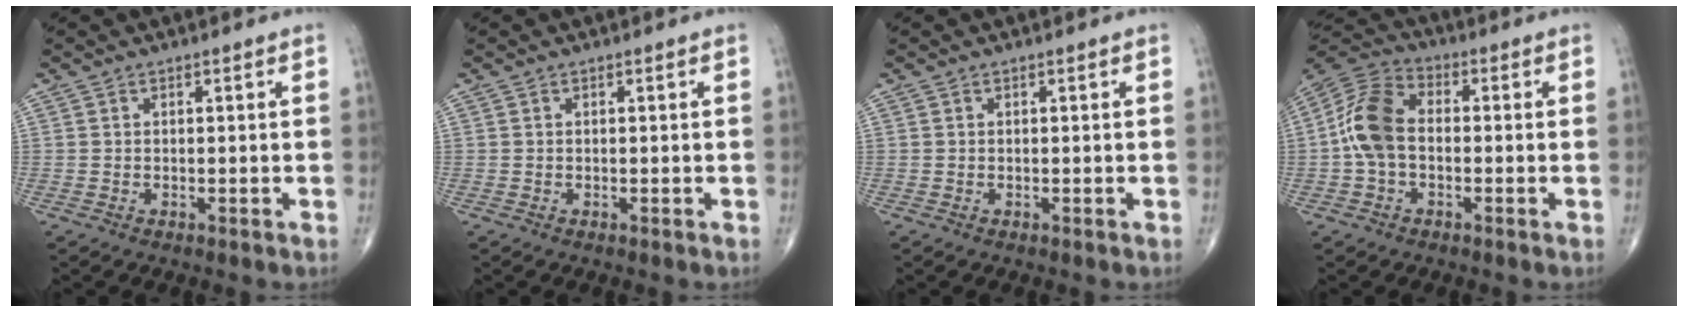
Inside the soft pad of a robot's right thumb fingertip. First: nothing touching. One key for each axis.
{"total": 0.0}
{"total": 0.0}
{"total": 10.8, "fx": -0.8, "fy": 7.1, "fz": 8.1, "tx": -0.161, "ty": 0.032, "tz": -0.028}